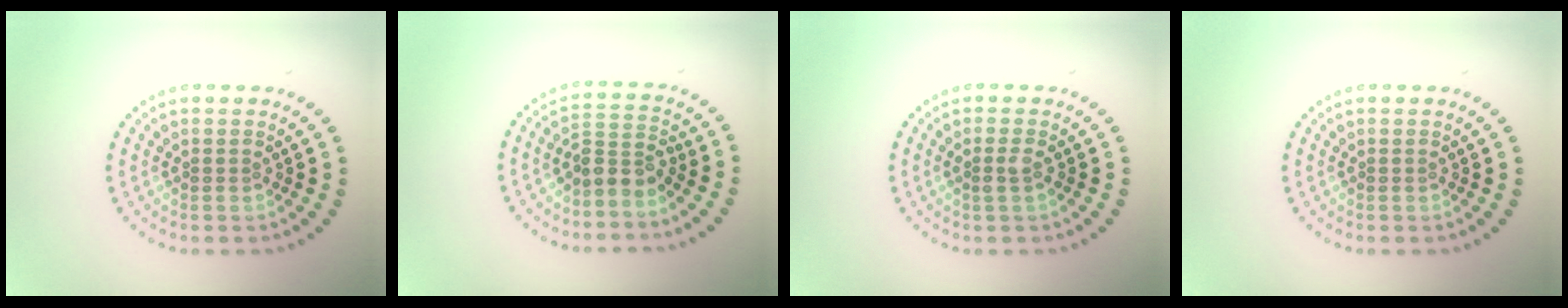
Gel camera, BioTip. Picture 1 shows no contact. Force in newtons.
{"total": 2.5, "press": 1.9, "slide": 1.7}
{"total": 1.0, "press": 1.0, "slide": 0.2}
{"total": 0.0}